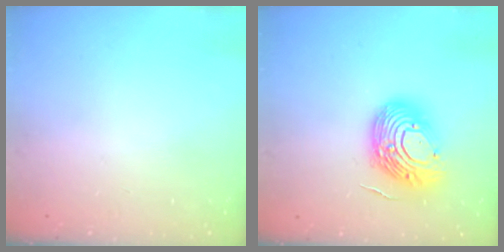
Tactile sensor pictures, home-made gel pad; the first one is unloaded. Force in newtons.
{"total": 14.5, "press": 14.4, "slide": 1.9}